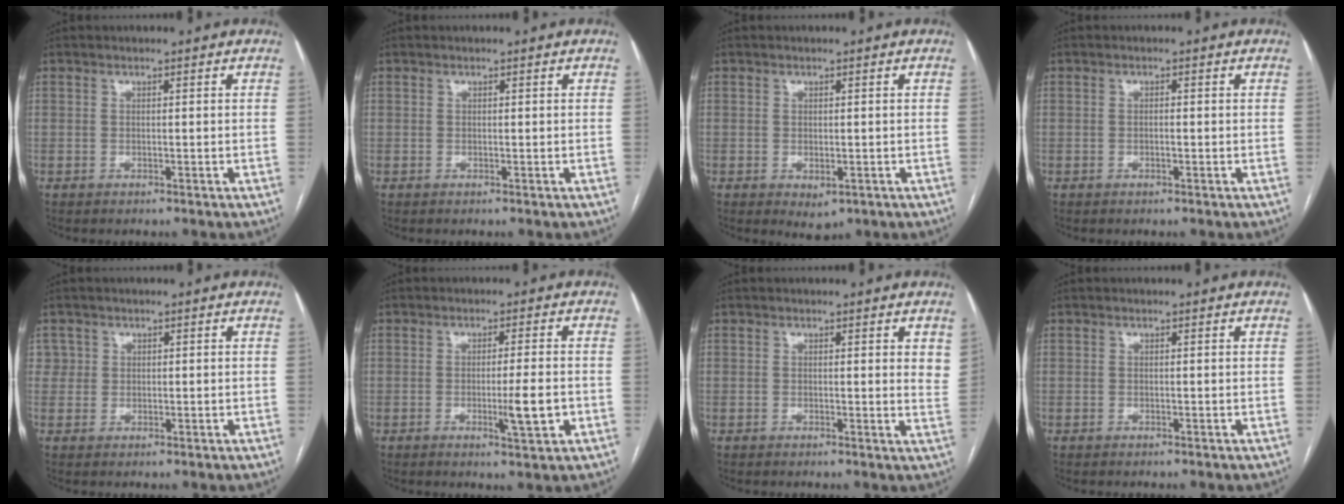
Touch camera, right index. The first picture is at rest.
{"total": 0.0}
{"total": 2.4, "force": [-0.8, 1.5, 1.8], "torque": [-0.021, -0.005, 0.000]}
{"total": 0.8, "force": [-0.2, 0.2, 0.8], "torque": [-0.015, 0.001, -0.003]}
{"total": 2.2, "force": [0.8, 2.1, -0.1], "torque": [0.015, 0.003, 0.008]}
{"total": 5.4, "force": [-1.4, 0.0, 5.2], "torque": [-0.081, -0.009, -0.019]}
{"total": 3.3, "force": [1.8, 0.8, 2.6], "torque": [-0.026, -0.010, 0.012]}
{"total": 0.0}